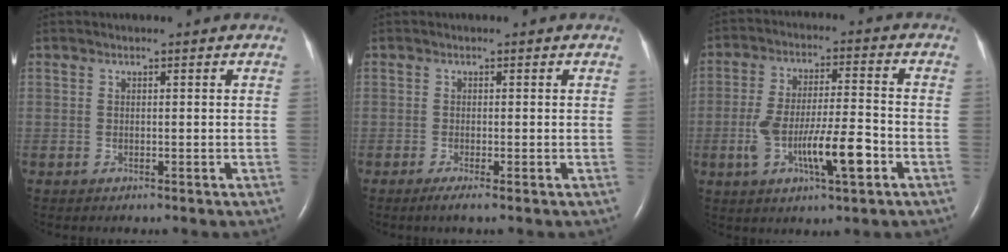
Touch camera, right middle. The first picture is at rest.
{"total": 1.5, "force": [-0.9, -0.2, 1.1], "torque": [-0.027, -0.005, -0.020]}
{"total": 11.0, "force": [-3.8, 1.9, 10.2], "torque": [-0.191, 0.004, -0.064]}